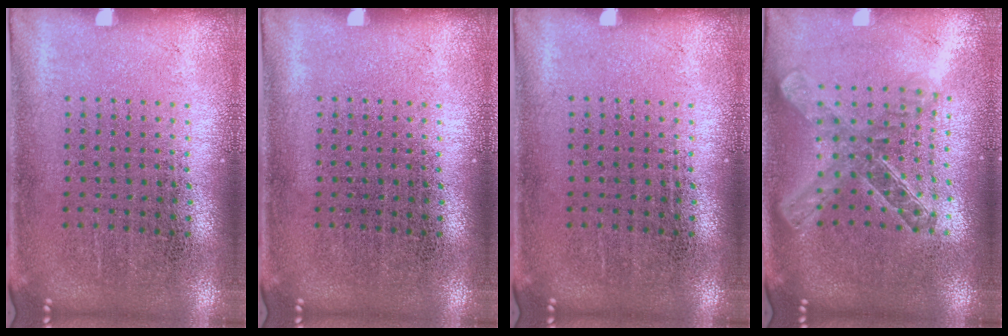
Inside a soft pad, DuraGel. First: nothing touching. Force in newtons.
{"total": 0.0}
{"total": 0.0}
{"total": 2.1, "press": 1.7, "slide": 1.2}